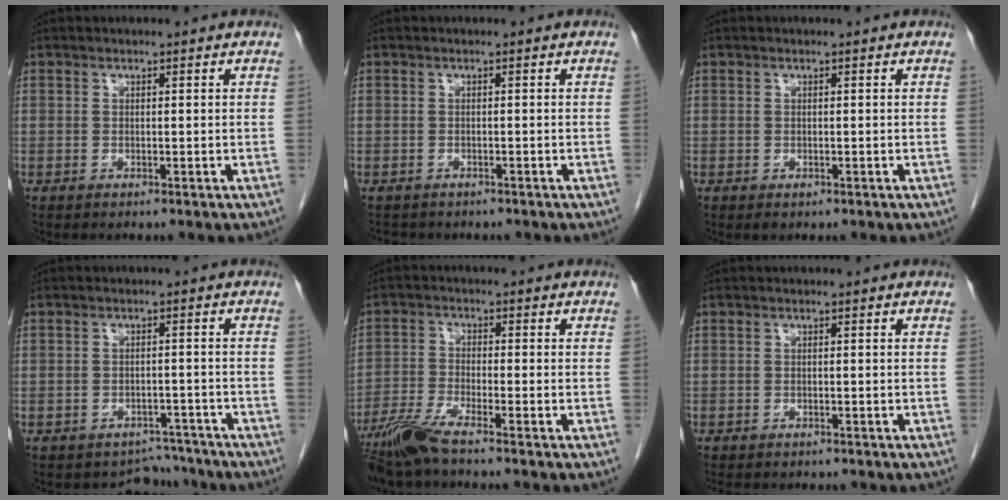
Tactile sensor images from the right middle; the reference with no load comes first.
{"total": 3.6, "force": [-3.0, 1.7, 0.9], "torque": [-0.020, -0.002, -0.037]}
{"total": 0.6, "force": [-0.3, 0.4, 0.3], "torque": [-0.005, 0.000, -0.001]}
{"total": 4.5, "force": [-3.9, 1.9, -1.2], "torque": [0.020, 0.026, -0.050]}
{"total": 6.0, "force": [-4.9, -0.4, 3.5], "torque": [-0.079, -0.022, -0.100]}
{"total": 5.0, "force": [-4.2, 1.8, 1.8], "torque": [-0.027, -0.005, -0.054]}